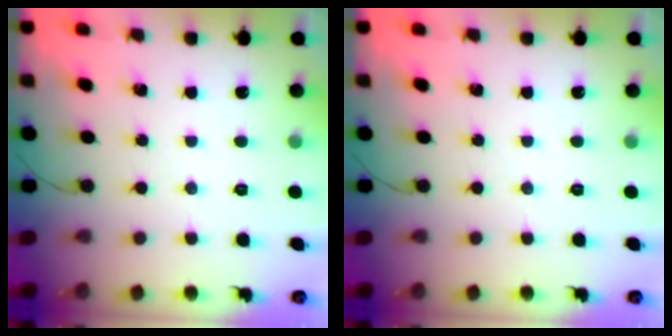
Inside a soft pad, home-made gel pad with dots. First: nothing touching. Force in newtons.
{"total": 0.0}